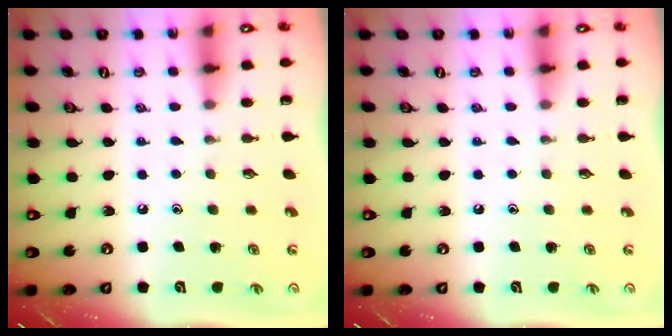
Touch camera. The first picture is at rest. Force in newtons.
{"total": 0.0}